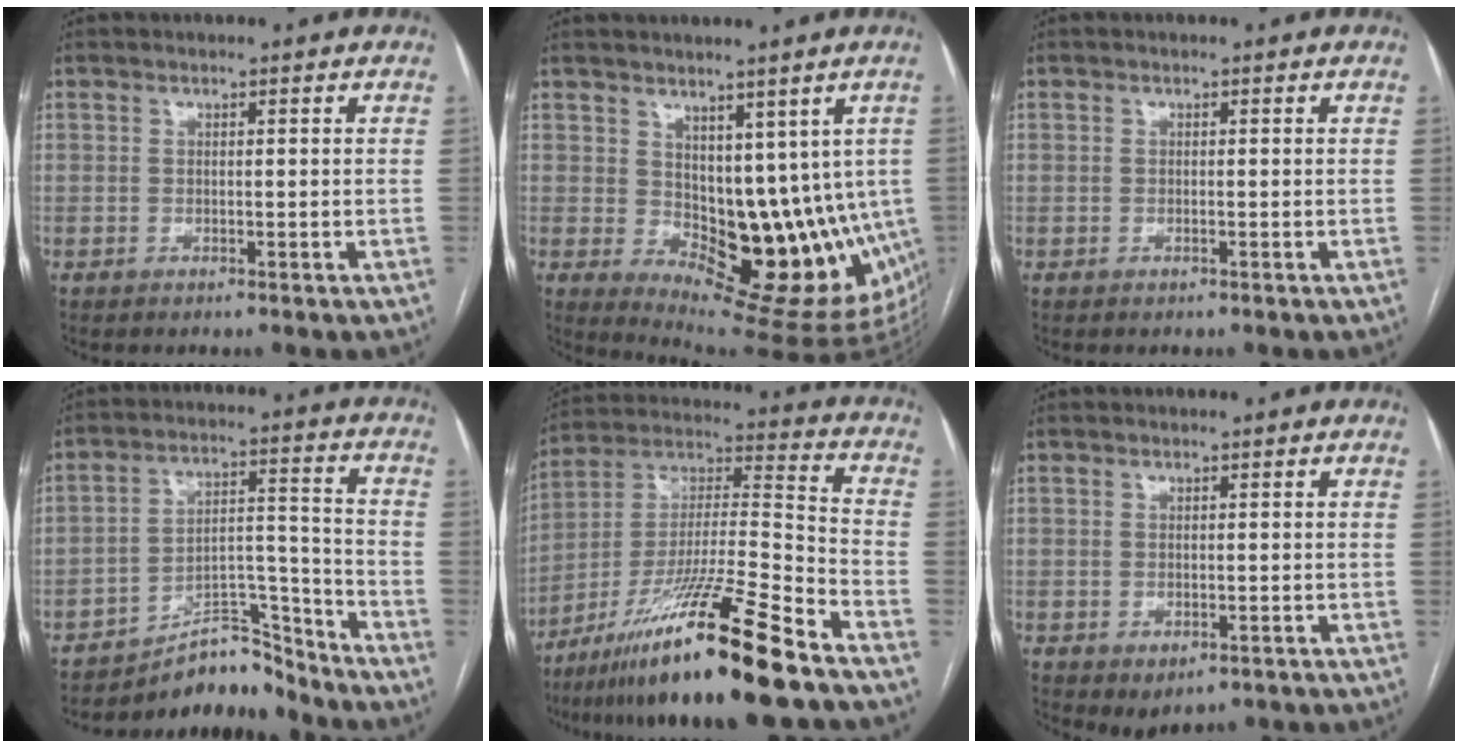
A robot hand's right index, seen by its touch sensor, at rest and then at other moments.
{"total": 14.7, "force": [0.5, 8.2, 12.2], "torque": [-0.157, -0.001, 0.027]}
{"total": 0.0}
{"total": 9.4, "force": [-9.0, 2.5, 1.4], "torque": [-0.009, 0.059, -0.151]}
{"total": 21.0, "force": [-14.8, -0.8, 14.8], "torque": [-0.283, -0.028, -0.265]}
{"total": 2.7, "force": [-1.1, 1.6, 1.8], "torque": [-0.024, -0.005, -0.002]}